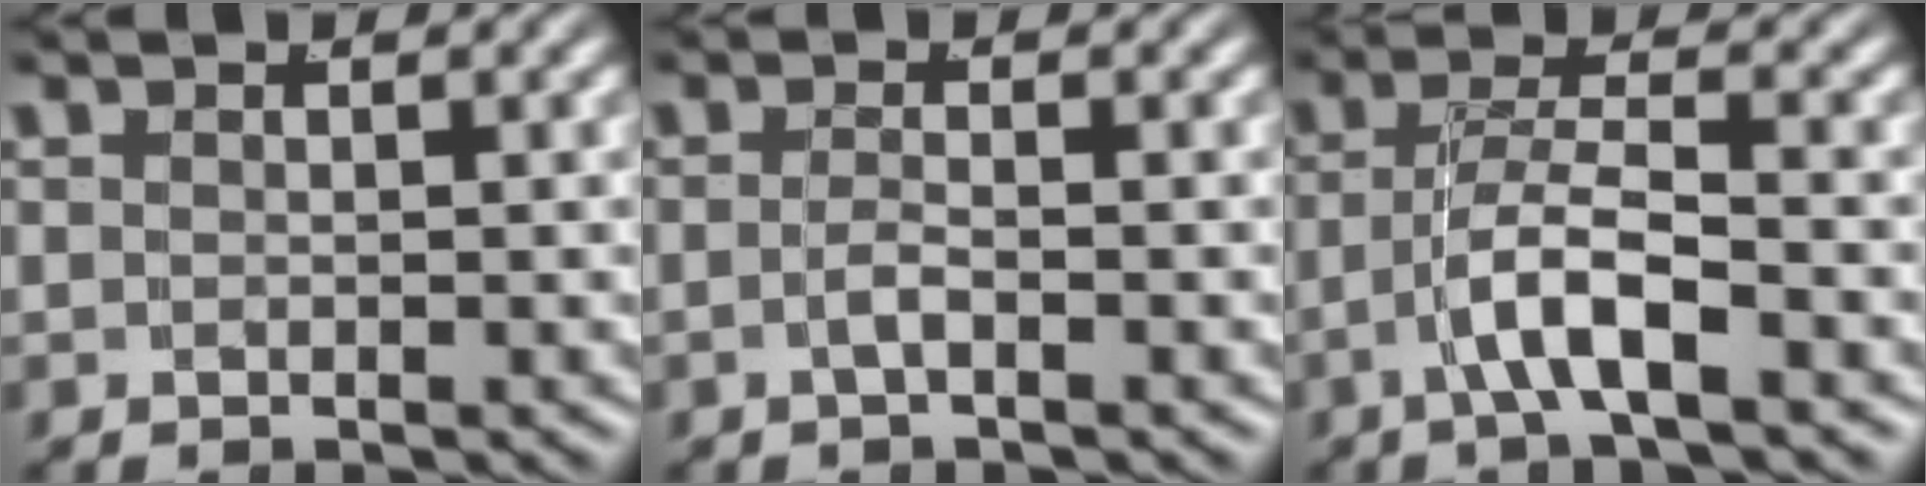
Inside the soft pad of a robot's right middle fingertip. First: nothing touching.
{"total": 1.2, "force": [-0.9, 0.1, 0.9], "torque": [-0.017, -0.002, -0.018]}
{"total": 4.0, "force": [-1.8, 1.2, 3.4], "torque": [-0.055, 0.004, -0.034]}